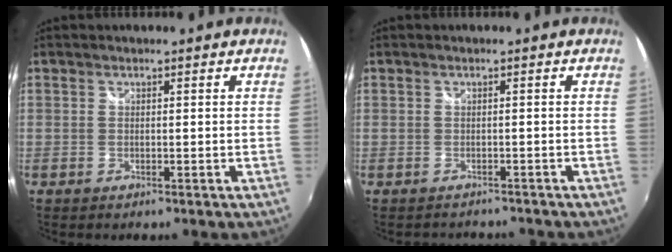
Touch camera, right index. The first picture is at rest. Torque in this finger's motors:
{"motor_torque": [-1.16, -0.87, -0.77, -0.18]}